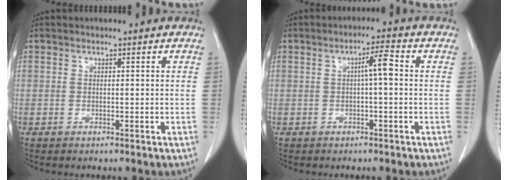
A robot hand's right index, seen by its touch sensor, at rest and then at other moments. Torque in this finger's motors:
{"motor_torque": [0.58, 0.11, 0.12, 0.03]}